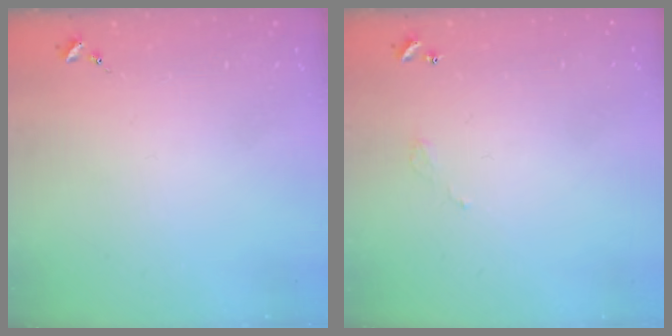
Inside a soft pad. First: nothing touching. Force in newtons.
{"total": 3.0, "press": 3.0, "slide": 0.2}